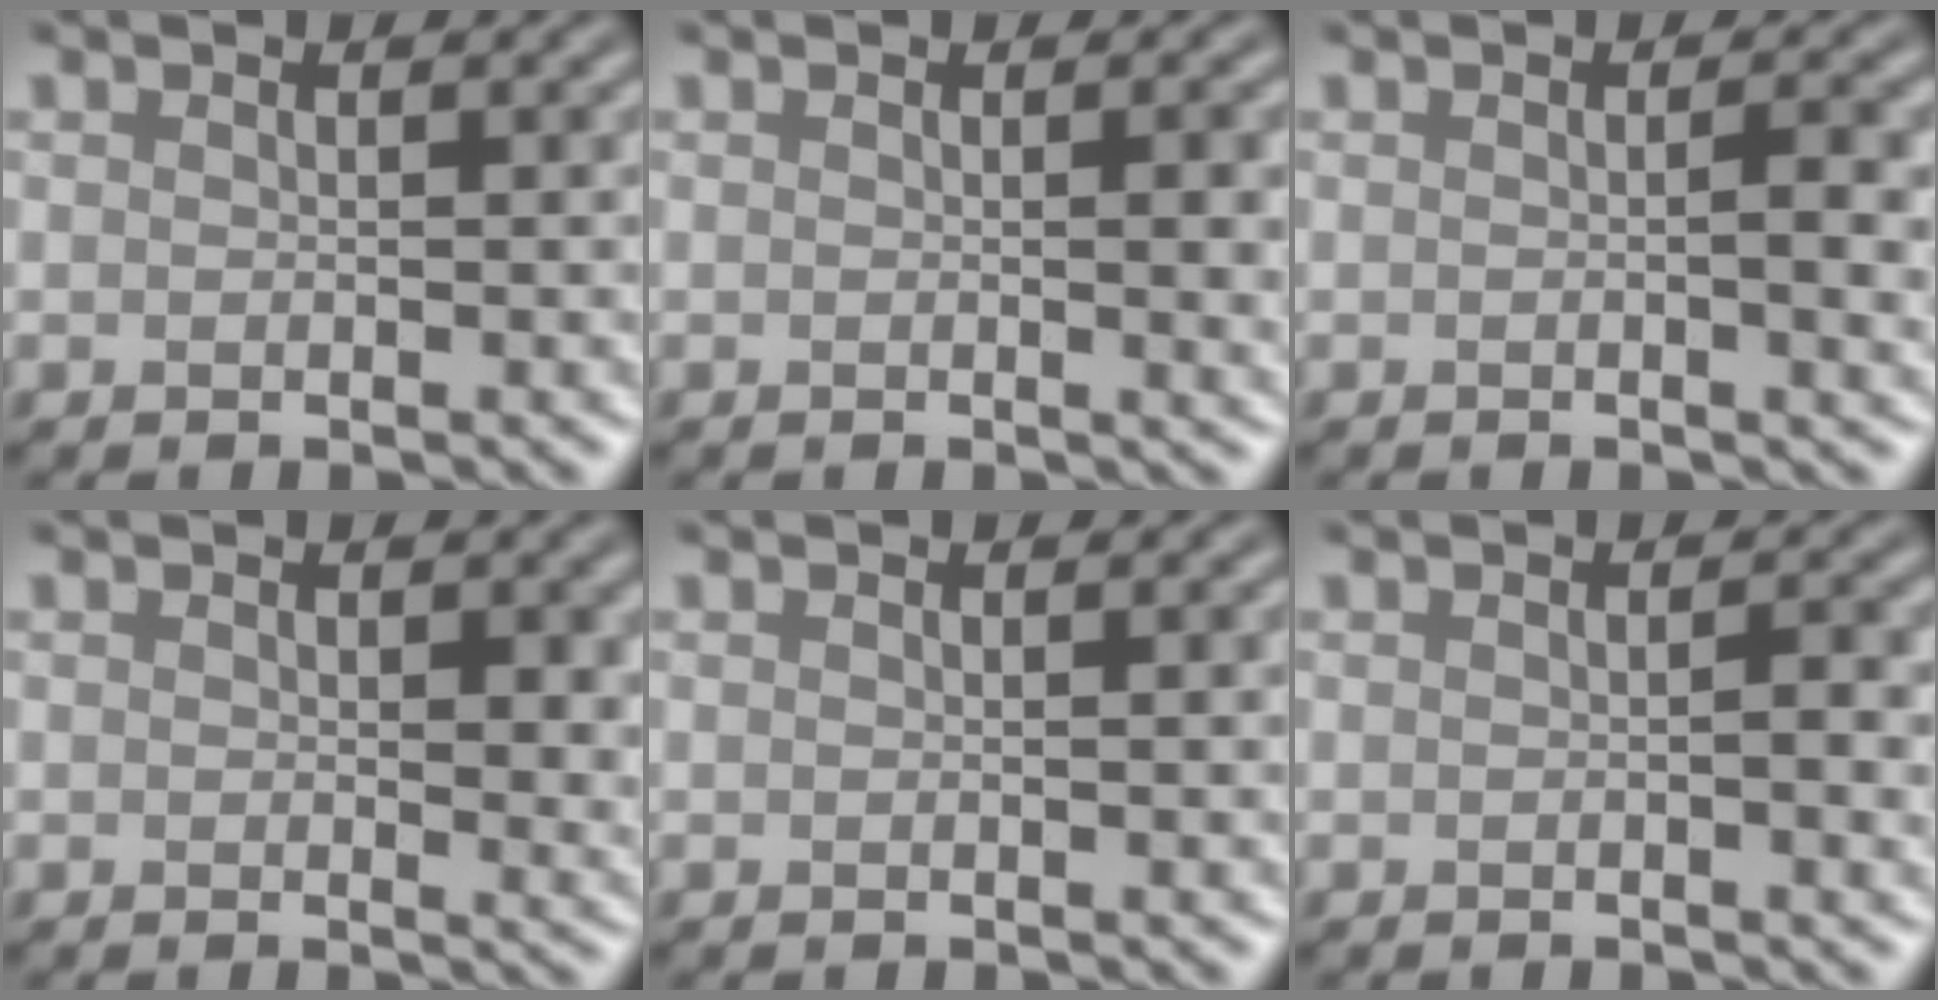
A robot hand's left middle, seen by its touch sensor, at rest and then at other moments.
{"total": 2.6, "force": [0.1, 0.6, 2.6], "torque": [-0.028, -0.001, -0.001]}
{"total": 2.7, "force": [0.0, 0.5, 2.7], "torque": [-0.038, 0.000, -0.002]}
{"total": 2.5, "force": [0.5, 1.2, 2.2], "torque": [-0.022, -0.005, 0.006]}
{"total": 0.8, "force": [0.1, 0.1, 0.7], "torque": [-0.010, 0.003, 0.000]}
{"total": 1.8, "force": [-0.2, 0.3, 1.7], "torque": [-0.027, -0.001, -0.002]}